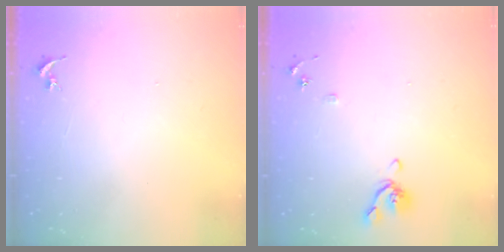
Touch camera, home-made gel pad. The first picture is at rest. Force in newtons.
{"total": 7.9, "press": 7.7, "slide": 1.4}